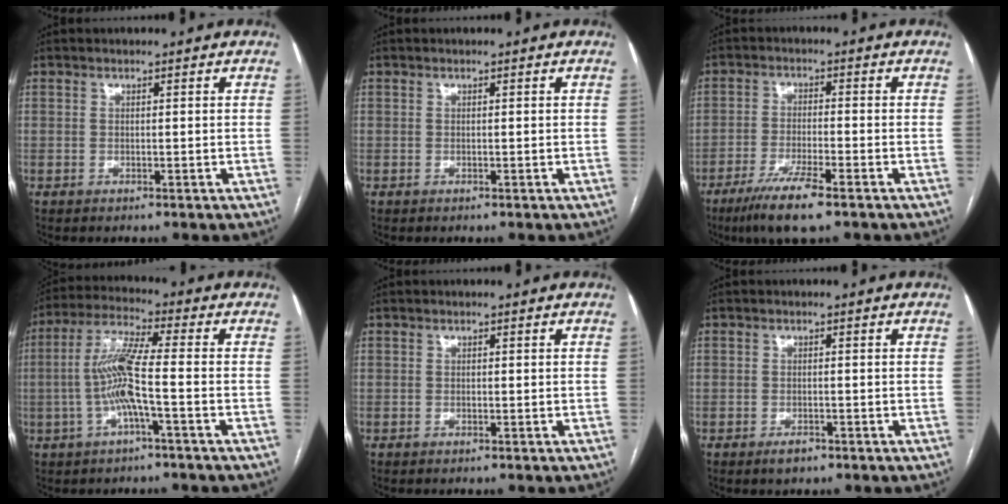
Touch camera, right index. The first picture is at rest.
{"total": 0.0}
{"total": 8.0, "force": [-5.3, 0.6, 6.0], "torque": [-0.114, -0.019, -0.092]}
{"total": 9.0, "force": [-1.7, 0.5, 8.8], "torque": [-0.186, 0.014, -0.039]}
{"total": 0.0}
{"total": 1.9, "force": [-1.3, 1.0, 1.0], "torque": [-0.014, 0.001, -0.017]}